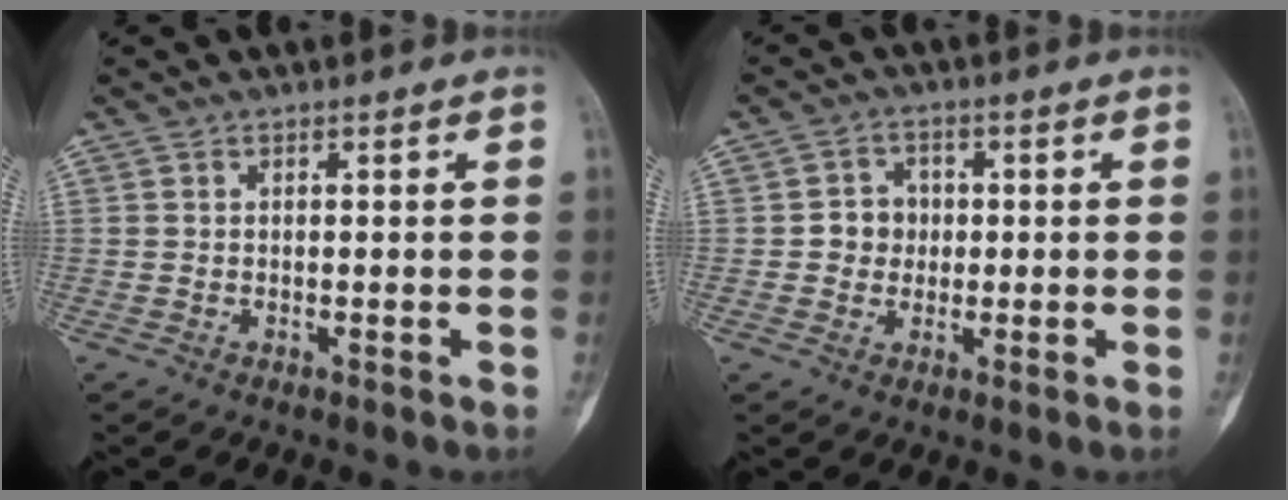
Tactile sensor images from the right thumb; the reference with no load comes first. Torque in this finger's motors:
{"motor_torque": [0.57, -0.04, 0.48, -0.16, -0.03]}